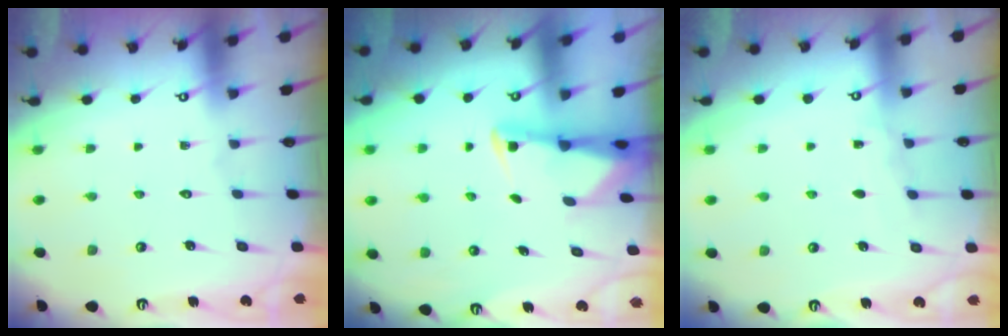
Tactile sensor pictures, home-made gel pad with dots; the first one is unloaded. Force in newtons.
{"total": 2.4, "press": 2.3, "slide": 0.5}
{"total": 4.6, "press": 4.5, "slide": 0.4}